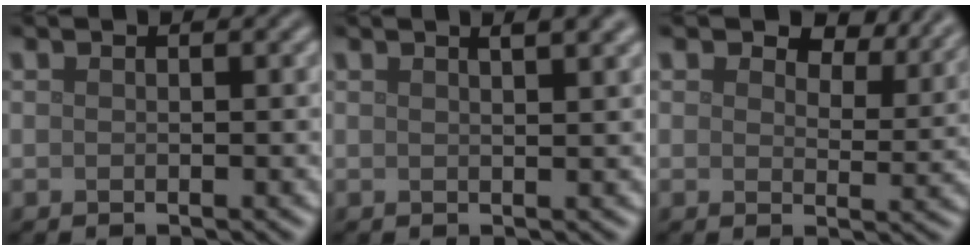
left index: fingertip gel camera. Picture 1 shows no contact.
{"total": 3.5, "force": [2.1, 1.4, 2.5], "torque": [-0.003, 0.016, 0.003]}
{"total": 5.8, "force": [4.2, 2.8, 2.9], "torque": [-0.044, -0.001, 0.049]}